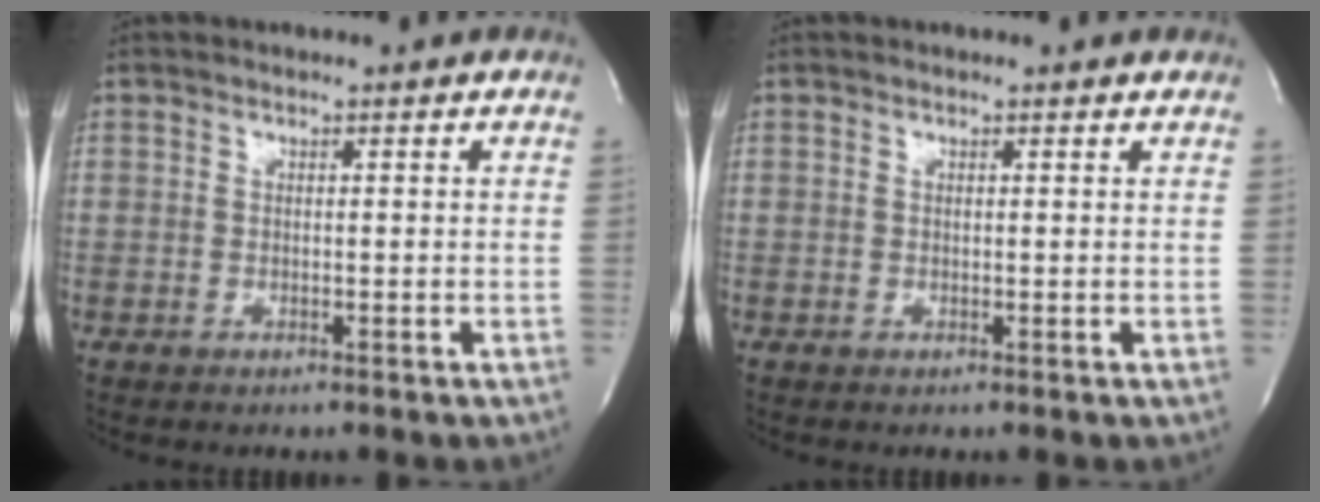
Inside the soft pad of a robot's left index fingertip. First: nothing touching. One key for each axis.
{"total": 0.7, "fx": 0.6, "fy": 0.2, "fz": 0.3, "tx": -0.012, "ty": 0.003, "tz": 0.003}